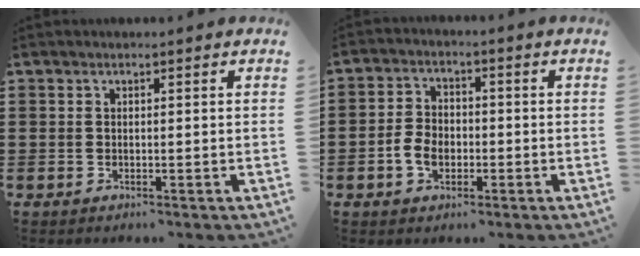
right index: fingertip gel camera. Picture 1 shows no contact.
{"total": 4.5, "force": [-1.5, 3.2, 2.8], "torque": [-0.069, 0.001, -0.031]}